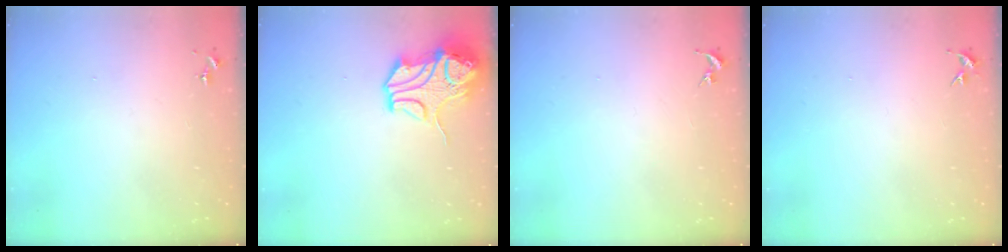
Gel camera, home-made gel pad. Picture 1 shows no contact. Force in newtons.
{"total": 13.5, "press": 13.4, "slide": 2.1}
{"total": 0.0}
{"total": 4.2, "press": 4.2, "slide": 0.5}